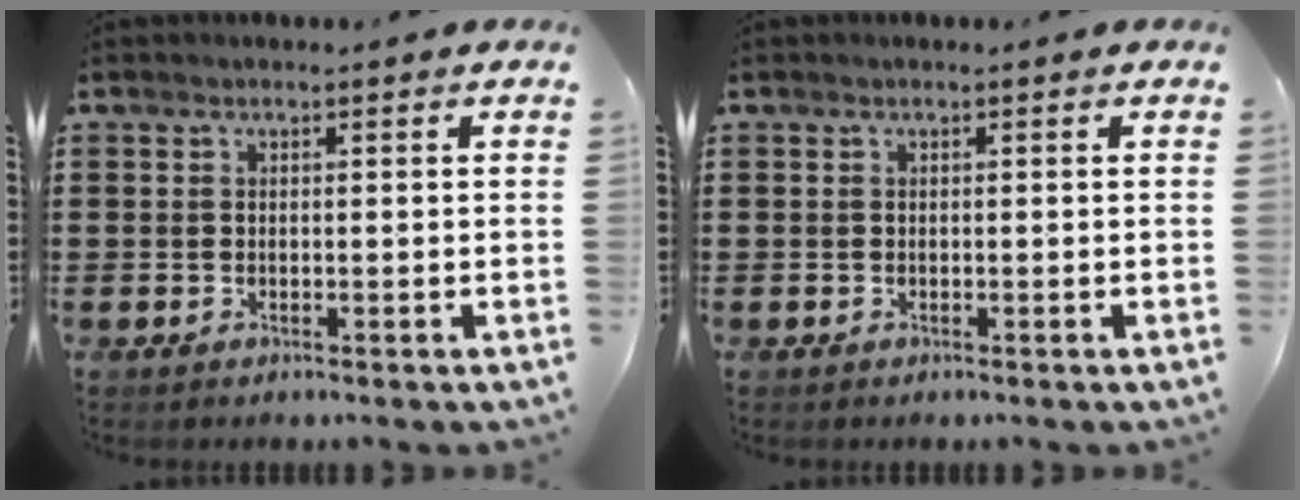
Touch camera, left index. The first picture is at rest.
{"total": 0.0}